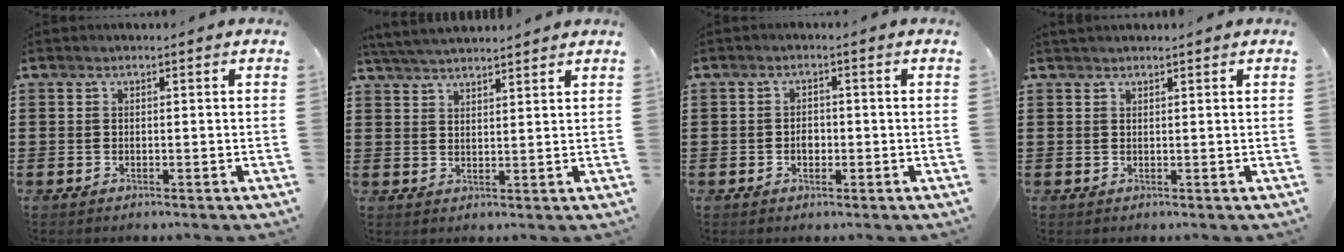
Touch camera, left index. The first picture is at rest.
{"total": 3.9, "force": [3.8, 0.0, 0.9], "torque": [-0.028, -0.009, 0.070]}
{"total": 1.8, "force": [-0.3, 1.2, 1.3], "torque": [-0.028, 0.005, -0.006]}
{"total": 0.8, "force": [0.8, 0.1, 0.2], "torque": [-0.005, 0.000, 0.016]}